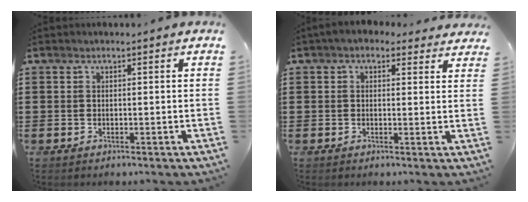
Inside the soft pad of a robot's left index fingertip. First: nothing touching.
{"total": 2.1, "force": [1.4, 1.4, 0.7], "torque": [-0.021, 0.005, 0.025]}